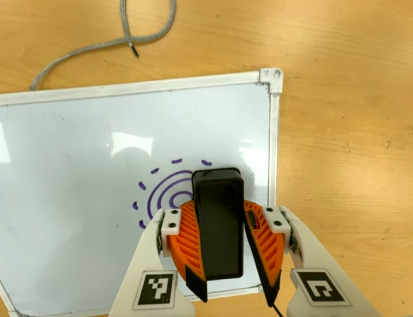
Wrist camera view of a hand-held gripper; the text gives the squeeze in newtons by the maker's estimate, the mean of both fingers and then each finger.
{"total": 12.5, "left": 14.2, "right": 10.8}